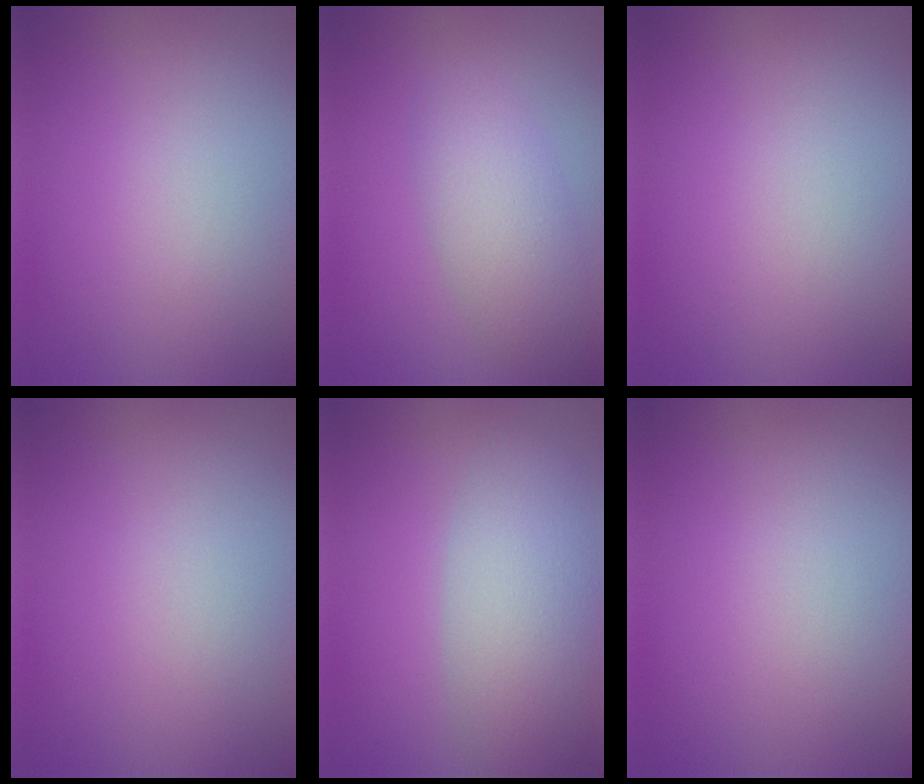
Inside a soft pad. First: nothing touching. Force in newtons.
{"total": 4.1, "press": 4.1, "slide": 0.3}
{"total": 0.0}
{"total": 0.0}
{"total": 5.9, "press": 5.9, "slide": 0.4}
{"total": 0.0}